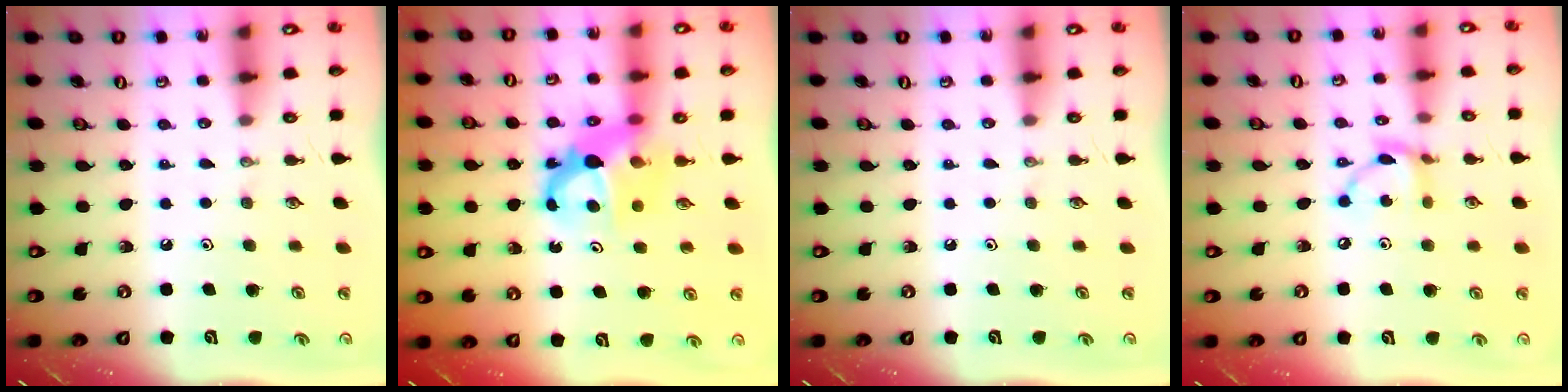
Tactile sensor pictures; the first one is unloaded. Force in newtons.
{"total": 6.8, "press": 6.7, "slide": 0.4}
{"total": 0.0}
{"total": 9.4, "press": 9.3, "slide": 0.6}